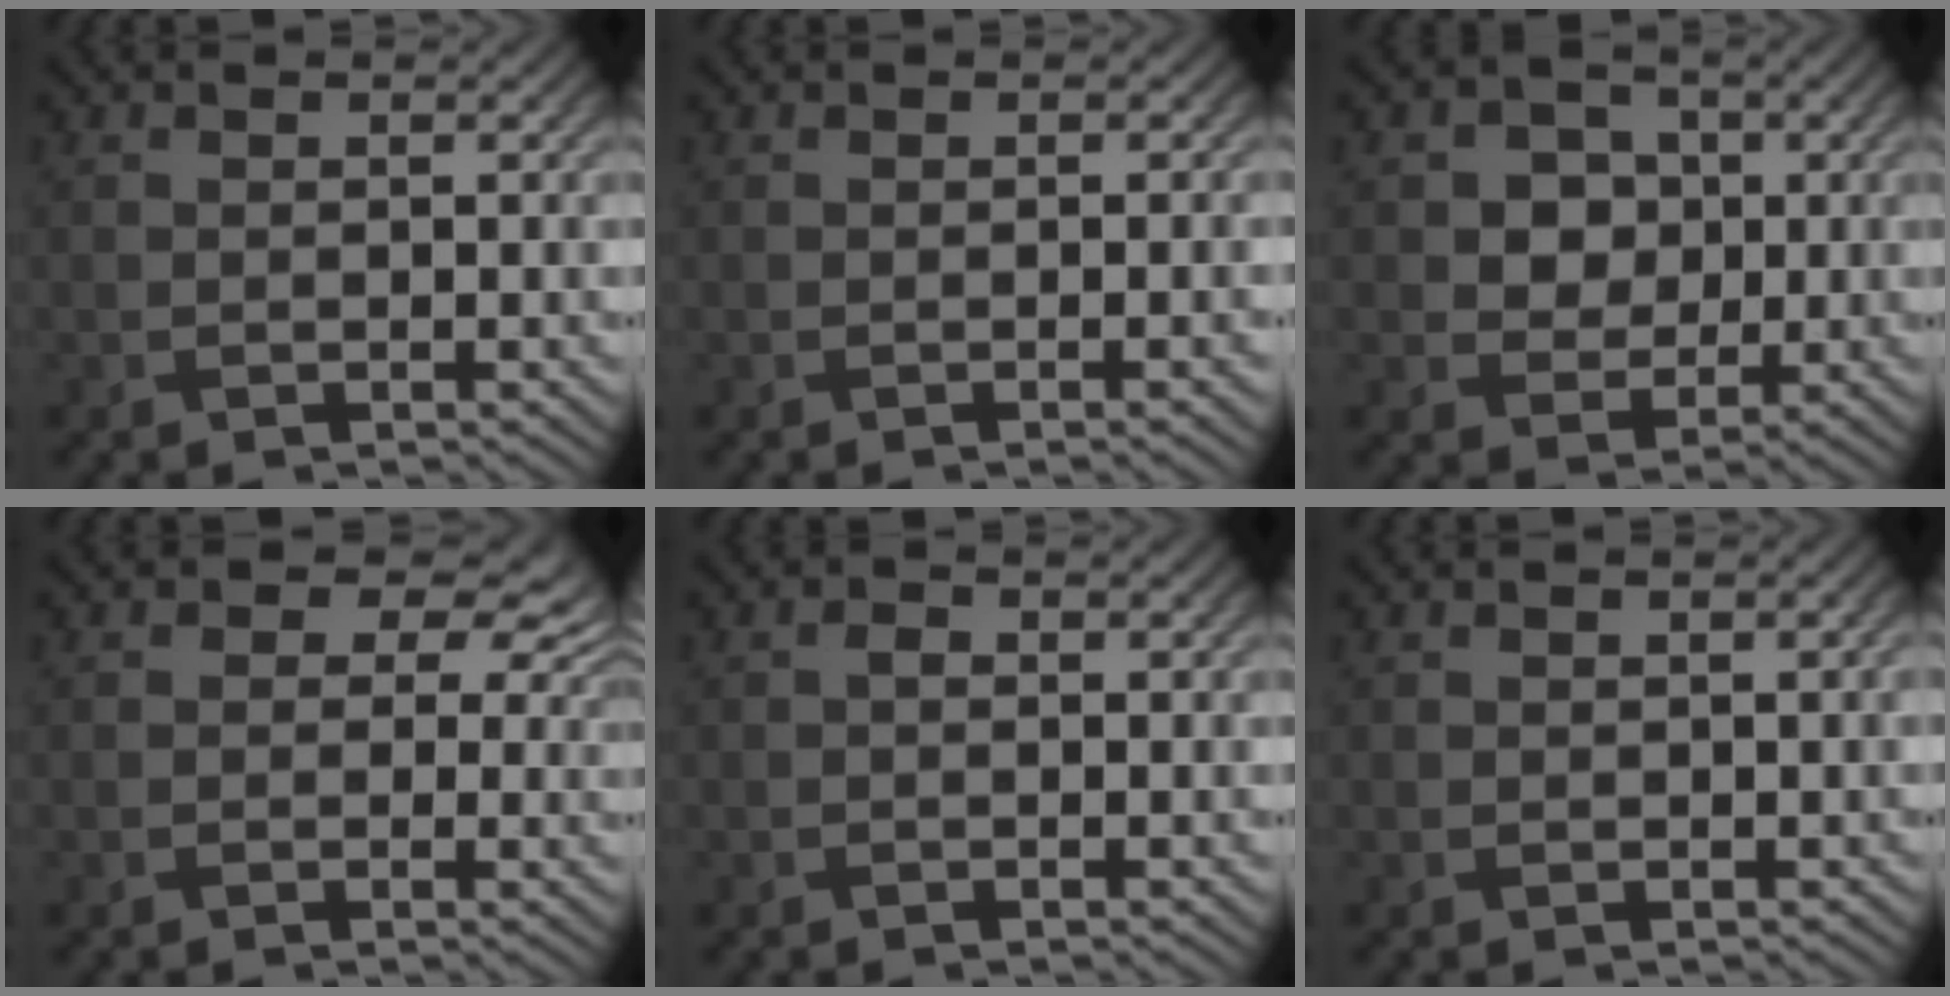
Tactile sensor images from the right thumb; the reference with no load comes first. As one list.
[{"total": 0.9, "force": [-0.2, 0.1, 0.9], "torque": [-0.010, 0.002, -0.006]}, {"total": 5.9, "force": [1.0, 5.3, 2.4], "torque": [-0.060, 0.003, 0.007]}, {"total": 5.2, "force": [1.8, 3.9, 2.8], "torque": [-0.033, 0.004, 0.005]}, {"total": 0.8, "force": [-0.2, 0.6, 0.5], "torque": [-0.007, 0.001, -0.006]}, {"total": 0.7, "force": [0.0, 0.6, 0.4], "torque": [-0.007, -0.002, 0.000]}]